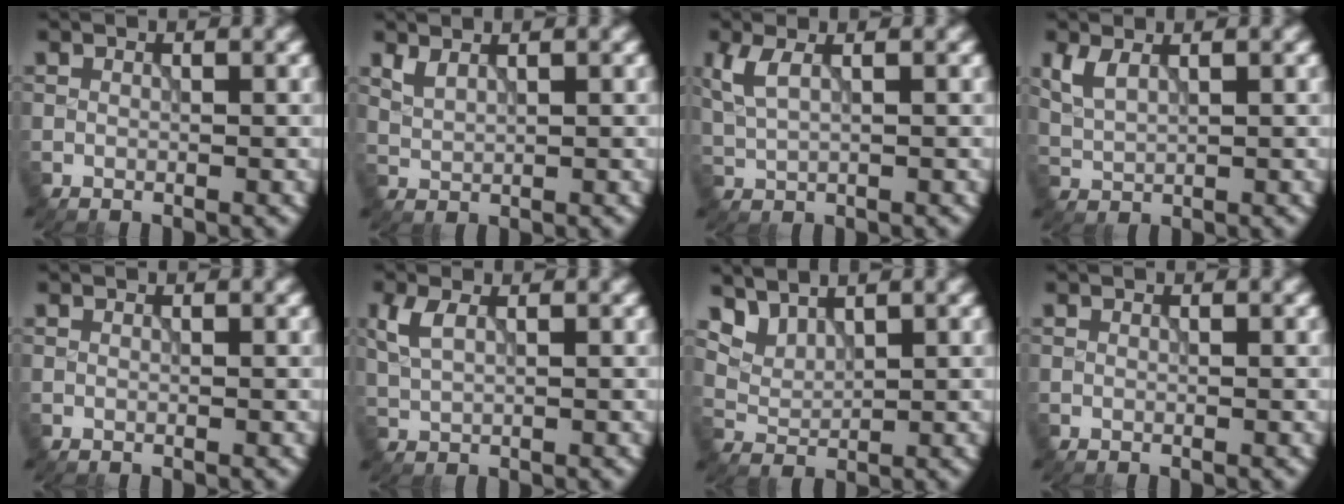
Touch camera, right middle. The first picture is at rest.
{"total": 1.5, "force": [1.2, 0.5, 0.8], "torque": [-0.022, -0.003, 0.031]}
{"total": 3.1, "force": [1.3, 1.4, 2.5], "torque": [-0.065, 0.004, 0.032]}
{"total": 2.7, "force": [1.4, 1.3, 1.9], "torque": [-0.049, 0.000, 0.034]}
{"total": 0.0}
{"total": 3.0, "force": [1.1, 1.6, 2.2], "torque": [-0.058, 0.003, 0.026]}
{"total": 3.6, "force": [3.1, 1.3, 1.3], "torque": [-0.037, -0.008, 0.074]}
{"total": 0.0}